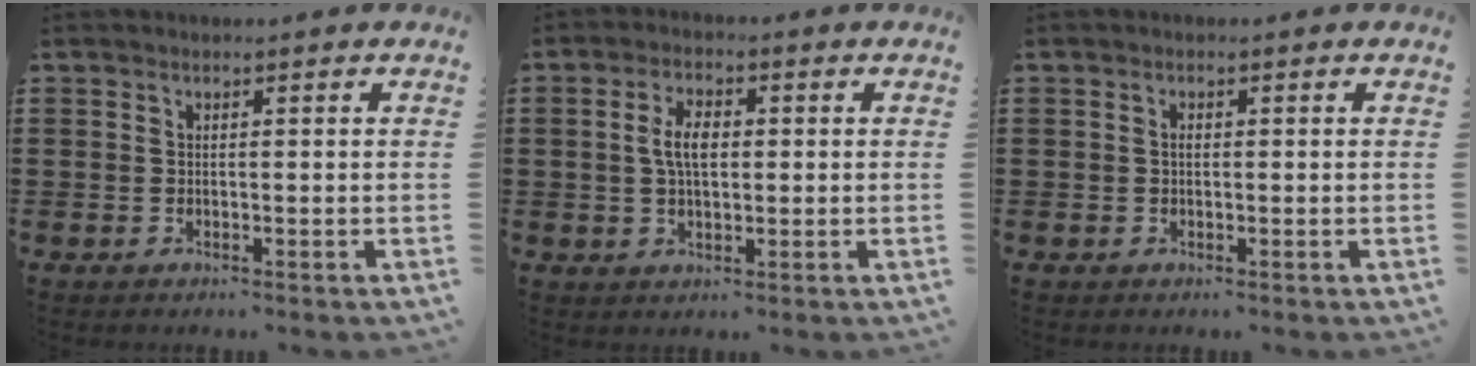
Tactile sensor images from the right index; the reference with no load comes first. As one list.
[{"total": 4.9, "force": [0.4, 2.4, 4.2], "torque": [-0.092, 0.008, 0.003]}, {"total": 0.7, "force": [0.0, 0.4, 0.6], "torque": [-0.013, 0.000, -0.001]}]